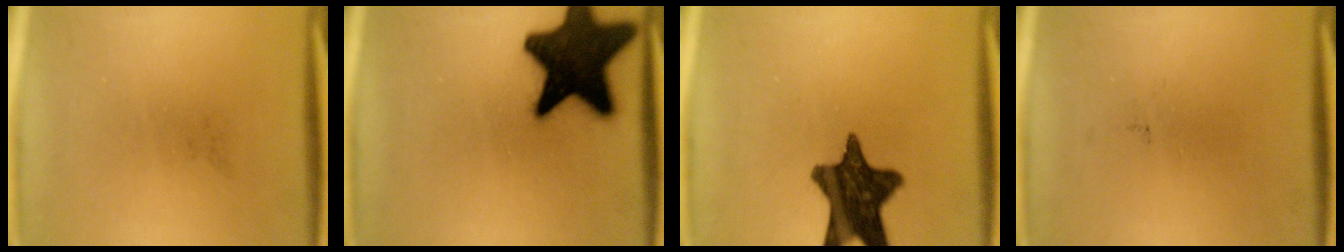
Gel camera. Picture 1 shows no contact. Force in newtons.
{"total": 19.4}
{"total": 13.8}
{"total": 0.0}